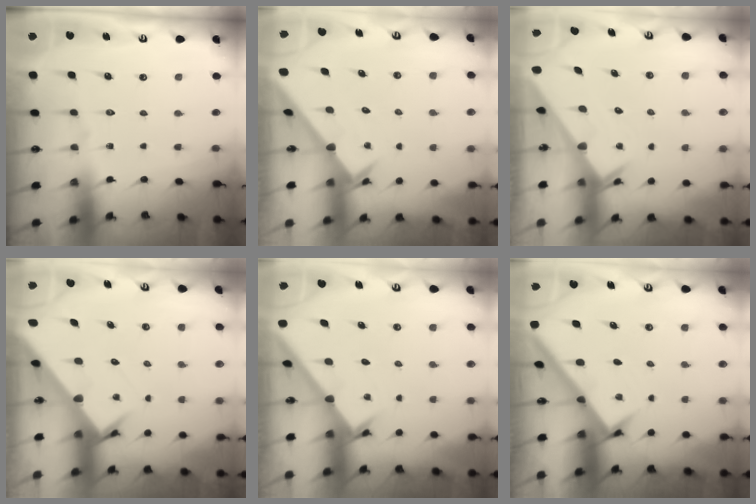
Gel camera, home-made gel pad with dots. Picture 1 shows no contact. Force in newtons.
{"total": 2.4, "press": 2.4, "slide": 0.2}
{"total": 3.3, "press": 3.3, "slide": 0.3}
{"total": 2.9, "press": 2.9, "slide": 0.2}
{"total": 1.5, "press": 1.4, "slide": 0.1}
{"total": 2.8, "press": 2.7, "slide": 0.3}